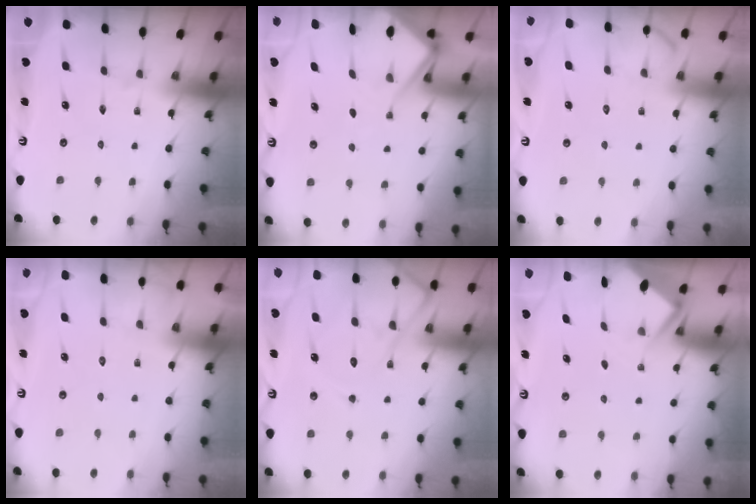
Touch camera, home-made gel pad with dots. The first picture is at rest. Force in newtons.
{"total": 6.6, "press": 6.6, "slide": 0.6}
{"total": 6.1, "press": 6.1, "slide": 0.7}
{"total": 3.9, "press": 3.9, "slide": 0.5}
{"total": 13.4, "press": 13.4, "slide": 1.2}
{"total": 2.9, "press": 2.9, "slide": 0.4}